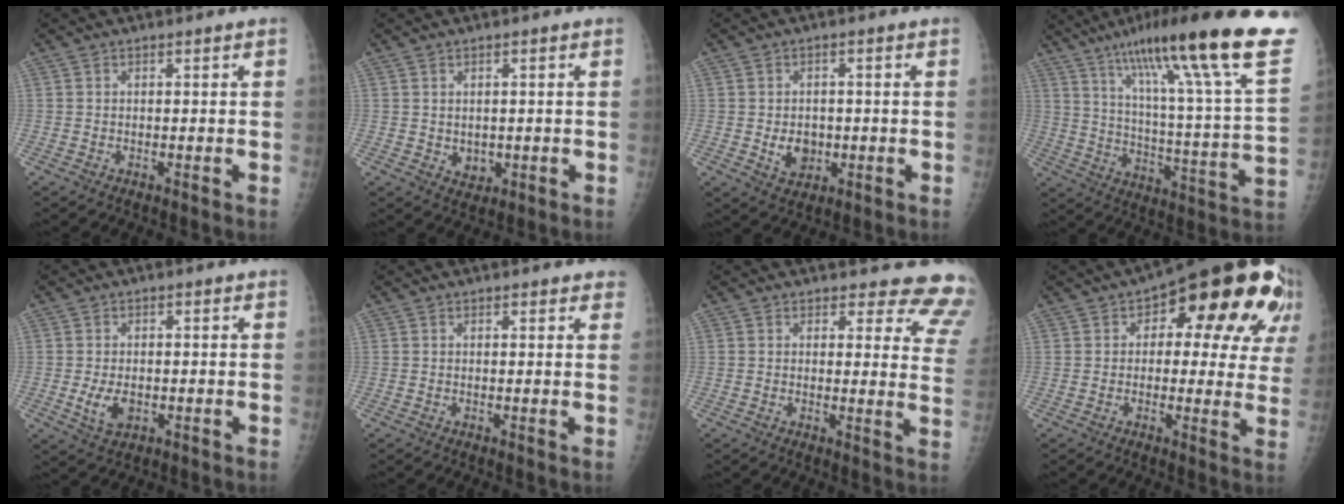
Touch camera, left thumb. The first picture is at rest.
{"total": 3.0, "force": [-0.1, 2.5, 1.6], "torque": [-0.013, -0.003, 0.009]}
{"total": 5.3, "force": [-0.8, 4.3, 3.1], "torque": [-0.026, 0.001, -0.004]}
{"total": 31.0, "force": [20.3, 3.3, 23.2], "torque": [-0.328, -0.067, 0.301]}
{"total": 4.7, "force": [-0.9, 3.0, 3.5], "torque": [-0.060, -0.006, -0.010]}
{"total": 2.4, "force": [1.9, 1.0, 1.1], "torque": [0.012, 0.000, 0.015]}
{"total": 12.9, "force": [12.1, 3.8, 2.1], "torque": [0.036, -0.105, 0.098]}
{"total": 21.1, "force": [8.3, 10.0, 16.7], "torque": [-0.167, 0.006, 0.099]}